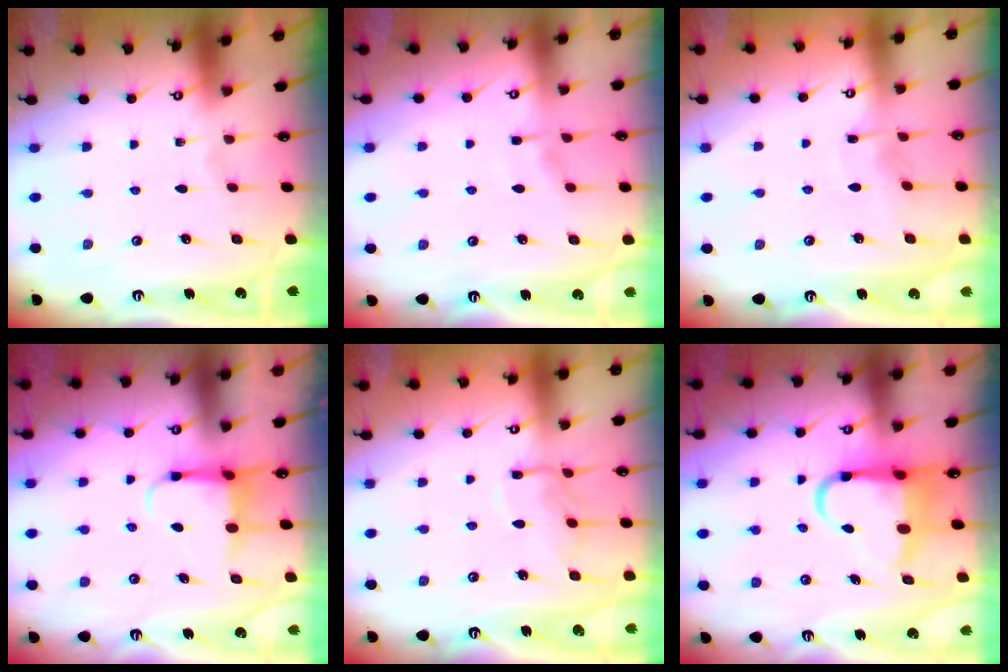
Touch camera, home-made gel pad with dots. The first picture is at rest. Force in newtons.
{"total": 2.6, "press": 2.5, "slide": 0.6}
{"total": 3.1, "press": 3.1, "slide": 0.3}
{"total": 5.1, "press": 5.0, "slide": 0.7}
{"total": 9.0, "press": 9.0, "slide": 0.6}
{"total": 8.4, "press": 7.8, "slide": 3.1}